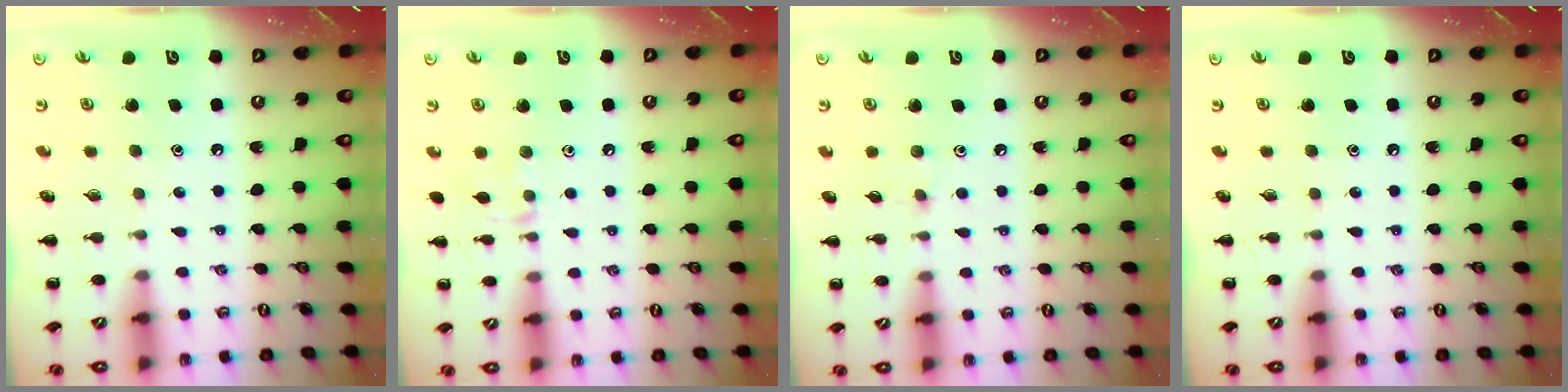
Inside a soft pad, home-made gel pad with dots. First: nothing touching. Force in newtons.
{"total": 5.3, "press": 5.2, "slide": 0.9}
{"total": 4.5, "press": 4.1, "slide": 1.7}
{"total": 0.0}